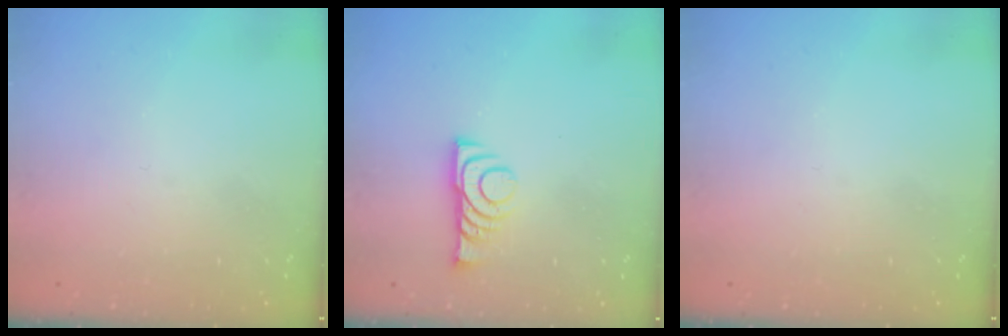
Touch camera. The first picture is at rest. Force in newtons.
{"total": 8.2, "press": 8.1, "slide": 1.0}
{"total": 0.0}